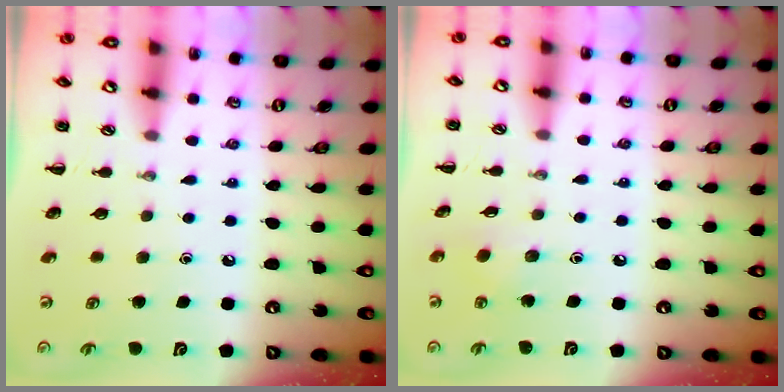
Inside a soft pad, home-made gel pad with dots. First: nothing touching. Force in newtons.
{"total": 2.3, "press": 2.2, "slide": 0.8}